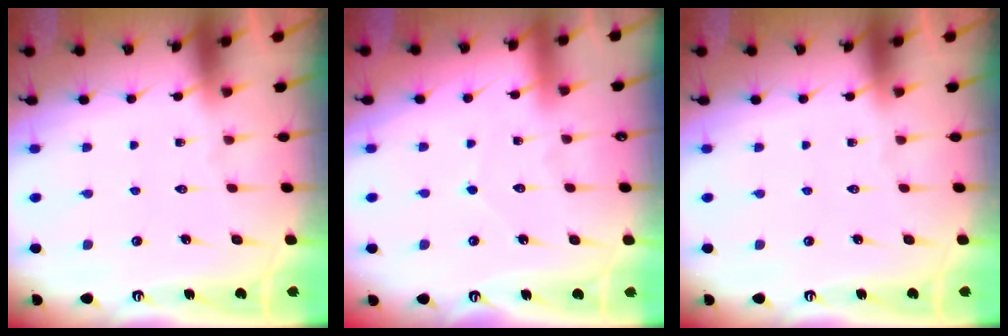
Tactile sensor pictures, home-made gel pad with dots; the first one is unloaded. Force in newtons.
{"total": 3.5, "press": 3.5, "slide": 0.4}
{"total": 0.0}